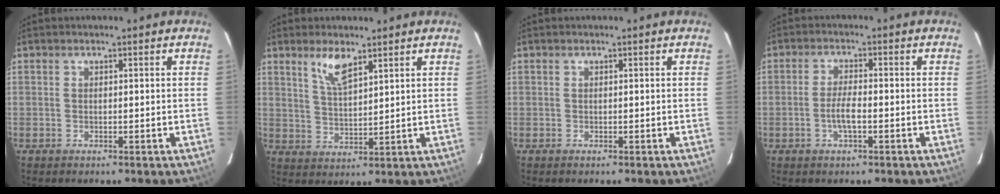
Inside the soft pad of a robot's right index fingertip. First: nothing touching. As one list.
[{"total": 5.5, "force": [3.8, 1.6, 3.7], "torque": [-0.070, -0.001, 0.076]}, {"total": 0.0}, {"total": 3.7, "force": [-1.3, 0.8, 3.3], "torque": [-0.067, -0.001, -0.025]}]